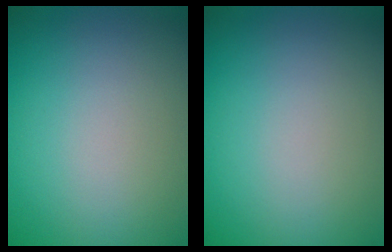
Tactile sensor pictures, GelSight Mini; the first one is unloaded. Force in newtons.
{"total": 0.0}